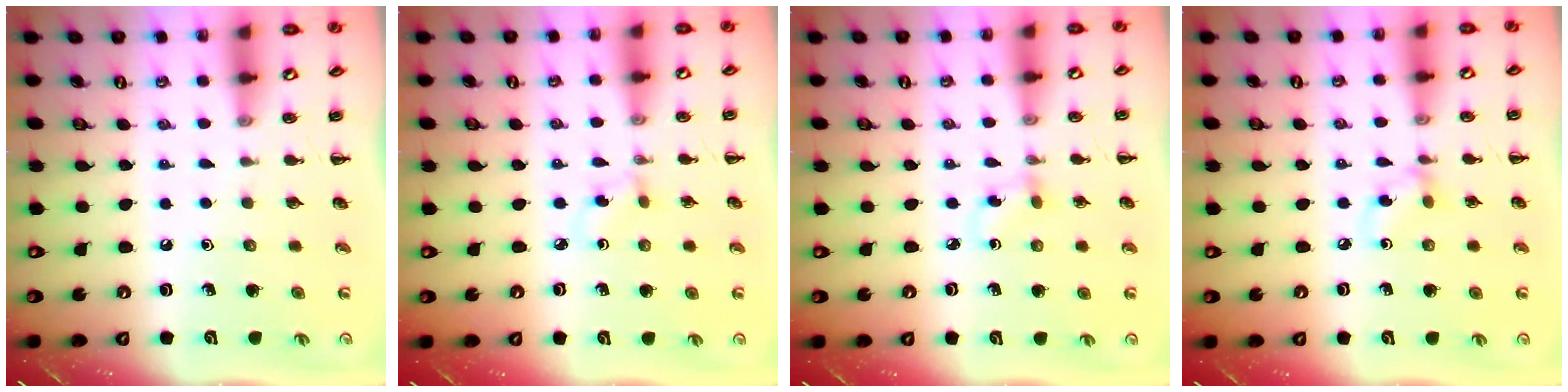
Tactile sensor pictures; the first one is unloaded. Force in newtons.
{"total": 2.3, "press": 2.0, "slide": 1.1}
{"total": 1.6, "press": 1.4, "slide": 0.7}
{"total": 4.0, "press": 3.8, "slide": 1.2}